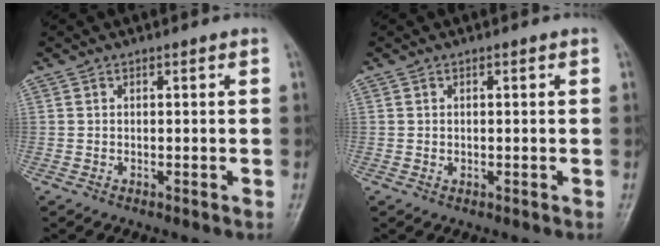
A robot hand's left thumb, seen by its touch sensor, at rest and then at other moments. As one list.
[{"total": 0.6, "force": [0.1, 0.5, 0.4], "torque": [-0.003, 0.000, 0.002]}]